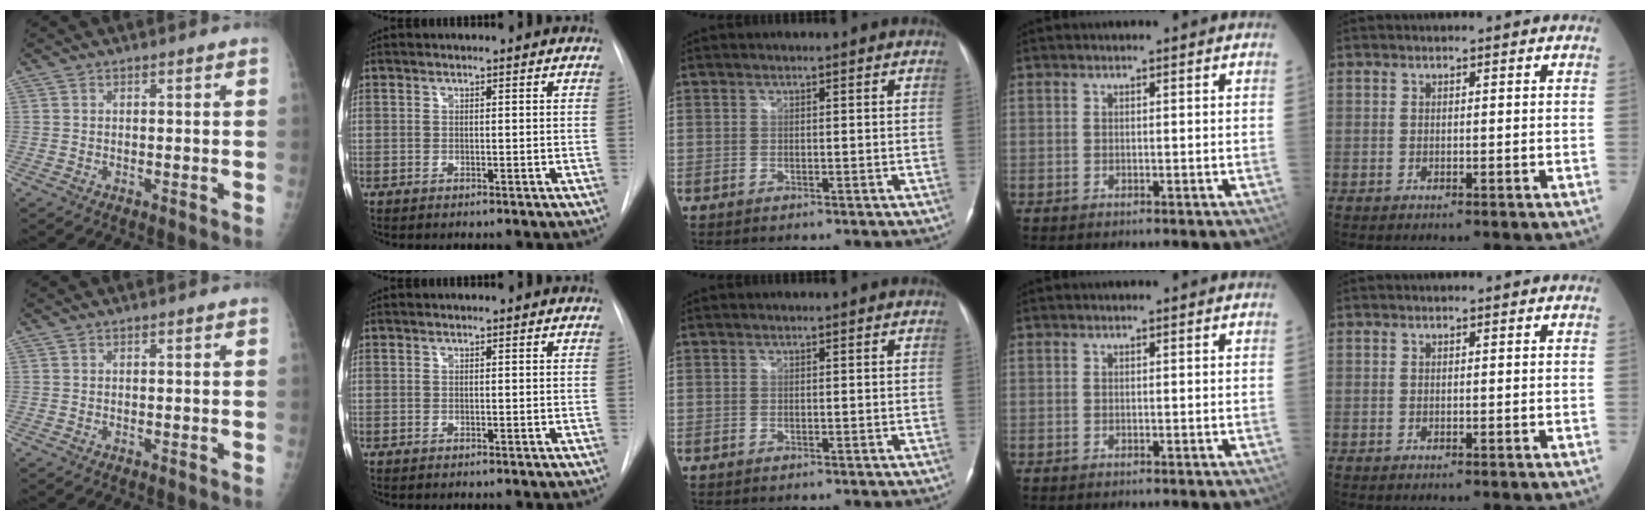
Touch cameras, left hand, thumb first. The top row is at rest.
{"index": {"total": 0.6, "force": [-0.6, 0.0, -0.1], "torque": [0.002, -0.005, -0.008]}}